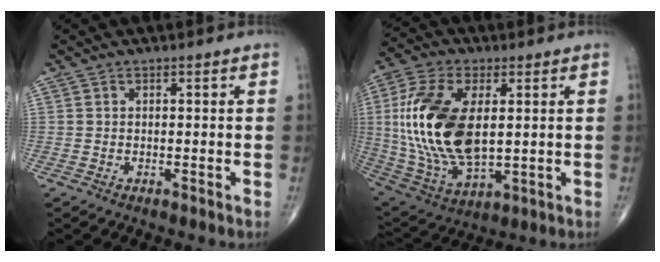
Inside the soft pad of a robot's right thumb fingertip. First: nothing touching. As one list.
[{"total": 21.7, "force": [2.4, 11.5, 18.3], "torque": [-0.380, -0.016, 0.049]}]